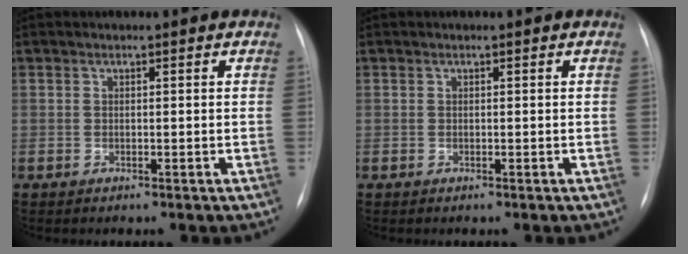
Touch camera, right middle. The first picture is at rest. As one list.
[{"total": 0.0}]